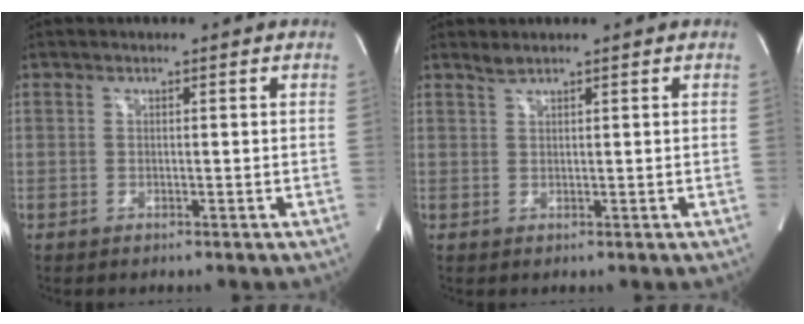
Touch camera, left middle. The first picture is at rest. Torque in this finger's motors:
{"motor_torque": [0.16, 0.15, -0.08, 0.00]}